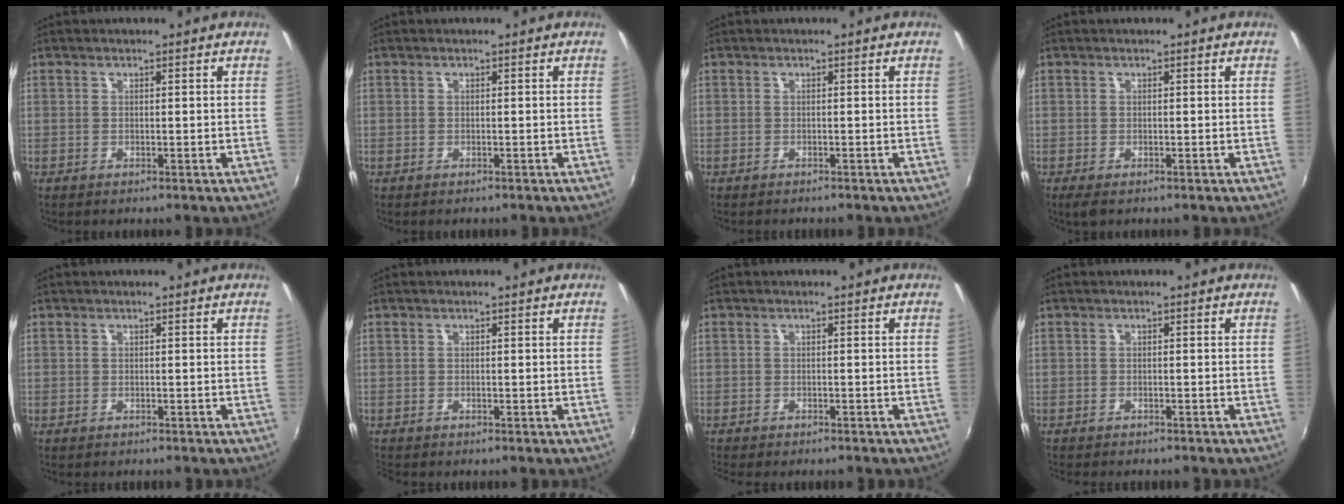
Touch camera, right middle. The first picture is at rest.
{"total": 0.0}
{"total": 1.0, "force": [-0.9, 0.3, 0.2], "torque": [-0.008, -0.005, -0.013]}
{"total": 2.0, "force": [-1.2, 0.8, 1.5], "torque": [-0.028, -0.007, -0.018]}
{"total": 0.6, "force": [-0.6, 0.2, 0.2], "torque": [-0.005, -0.002, -0.009]}
{"total": 1.0, "force": [-1.0, 0.3, 0.3], "torque": [-0.006, -0.004, -0.017]}
{"total": 3.7, "force": [-3.3, 0.8, 1.5], "torque": [-0.037, -0.016, -0.053]}
{"total": 3.0, "force": [-2.7, 0.6, 1.0], "torque": [-0.028, -0.014, -0.045]}